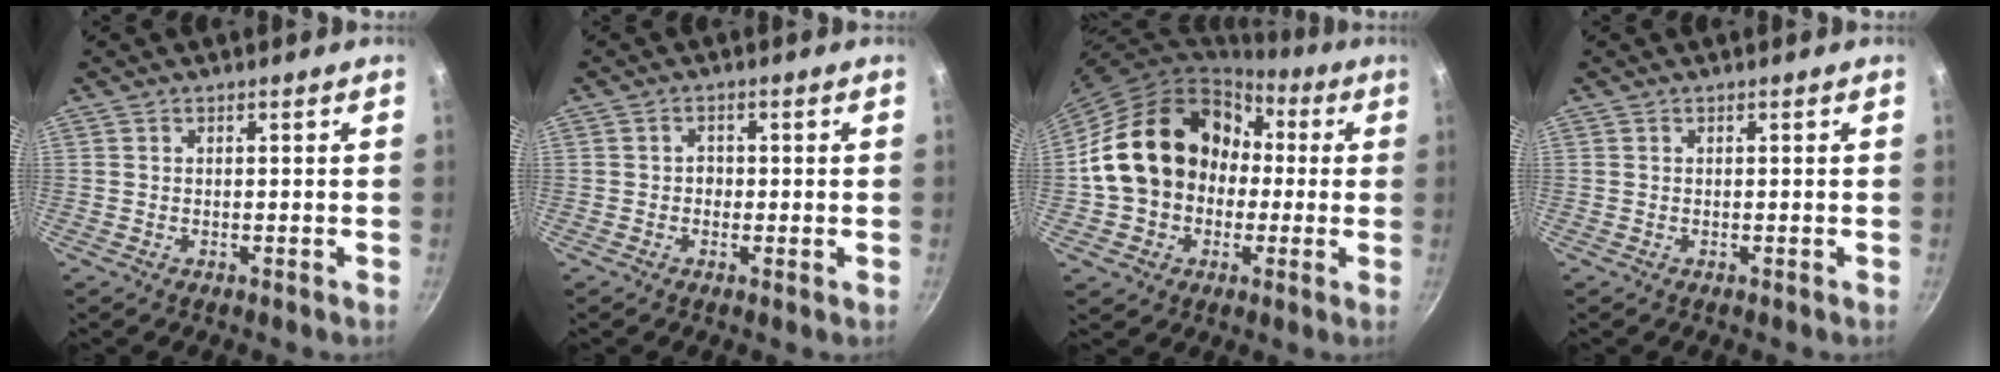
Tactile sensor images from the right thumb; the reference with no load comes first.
{"total": 1.8, "force": [-0.2, 1.5, 0.9], "torque": [-0.010, 0.000, -0.008]}
{"total": 19.9, "force": [0.5, 16.4, 11.2], "torque": [-0.165, 0.058, 0.014]}
{"total": 0.0}